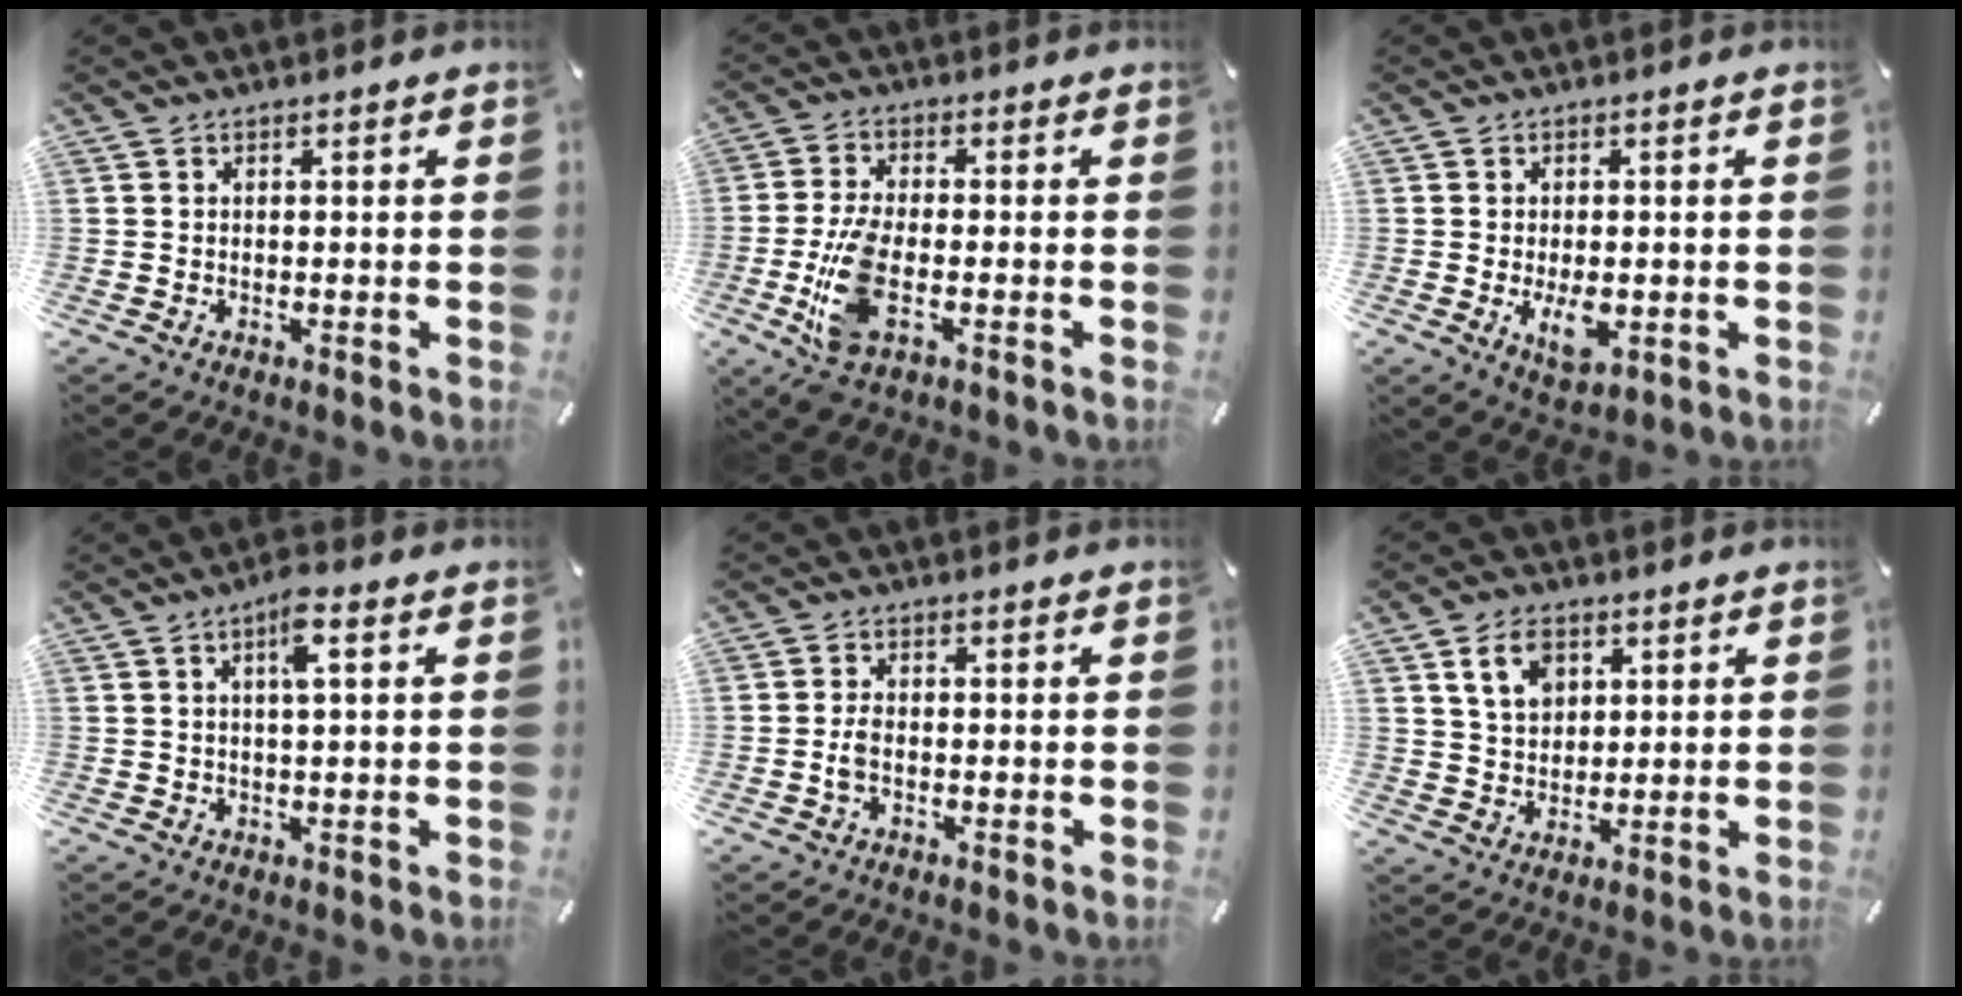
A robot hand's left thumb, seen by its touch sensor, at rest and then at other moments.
{"total": 10.5, "force": [-2.3, 4.6, 9.1], "torque": [-0.199, -0.013, -0.038]}
{"total": 6.3, "force": [-1.1, 3.6, 5.0], "torque": [-0.101, -0.005, -0.021]}
{"total": 4.8, "force": [1.7, 0.9, 4.4], "torque": [-0.082, 0.003, 0.025]}
{"total": 2.6, "force": [-0.7, 1.3, 2.1], "torque": [-0.040, 0.005, -0.012]}
{"total": 7.2, "force": [3.2, 5.5, 3.5], "torque": [-0.061, 0.004, 0.057]}